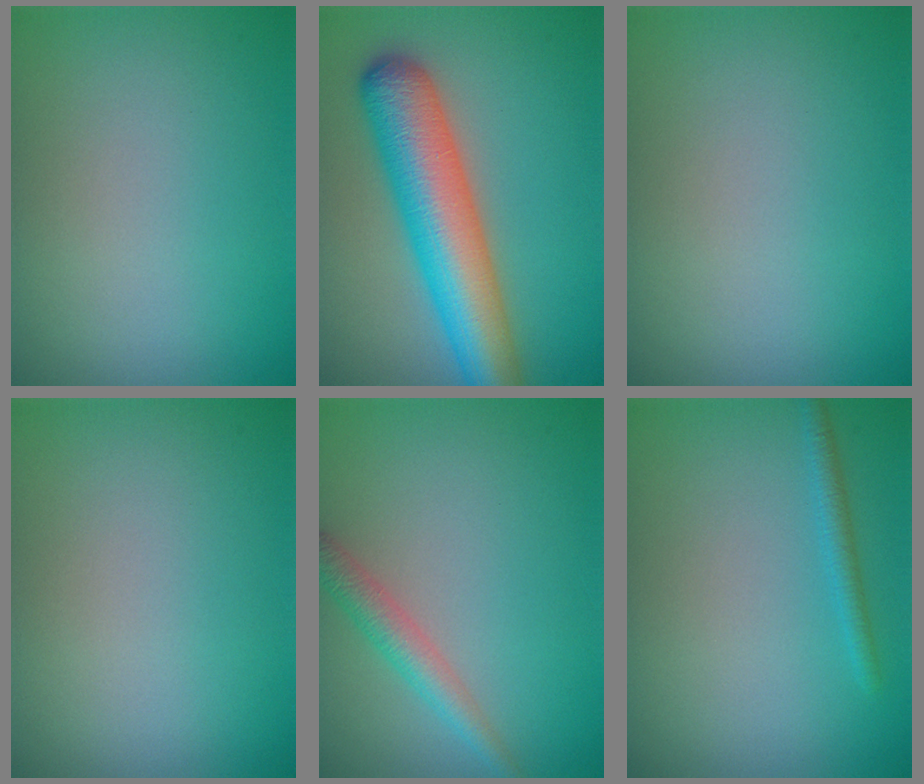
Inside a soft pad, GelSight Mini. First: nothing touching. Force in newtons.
{"total": 8.9, "press": 8.9, "slide": 0.2}
{"total": 0.0}
{"total": 0.0}
{"total": 2.5, "press": 2.5, "slide": 0.1}
{"total": 1.5, "press": 1.4, "slide": 0.1}